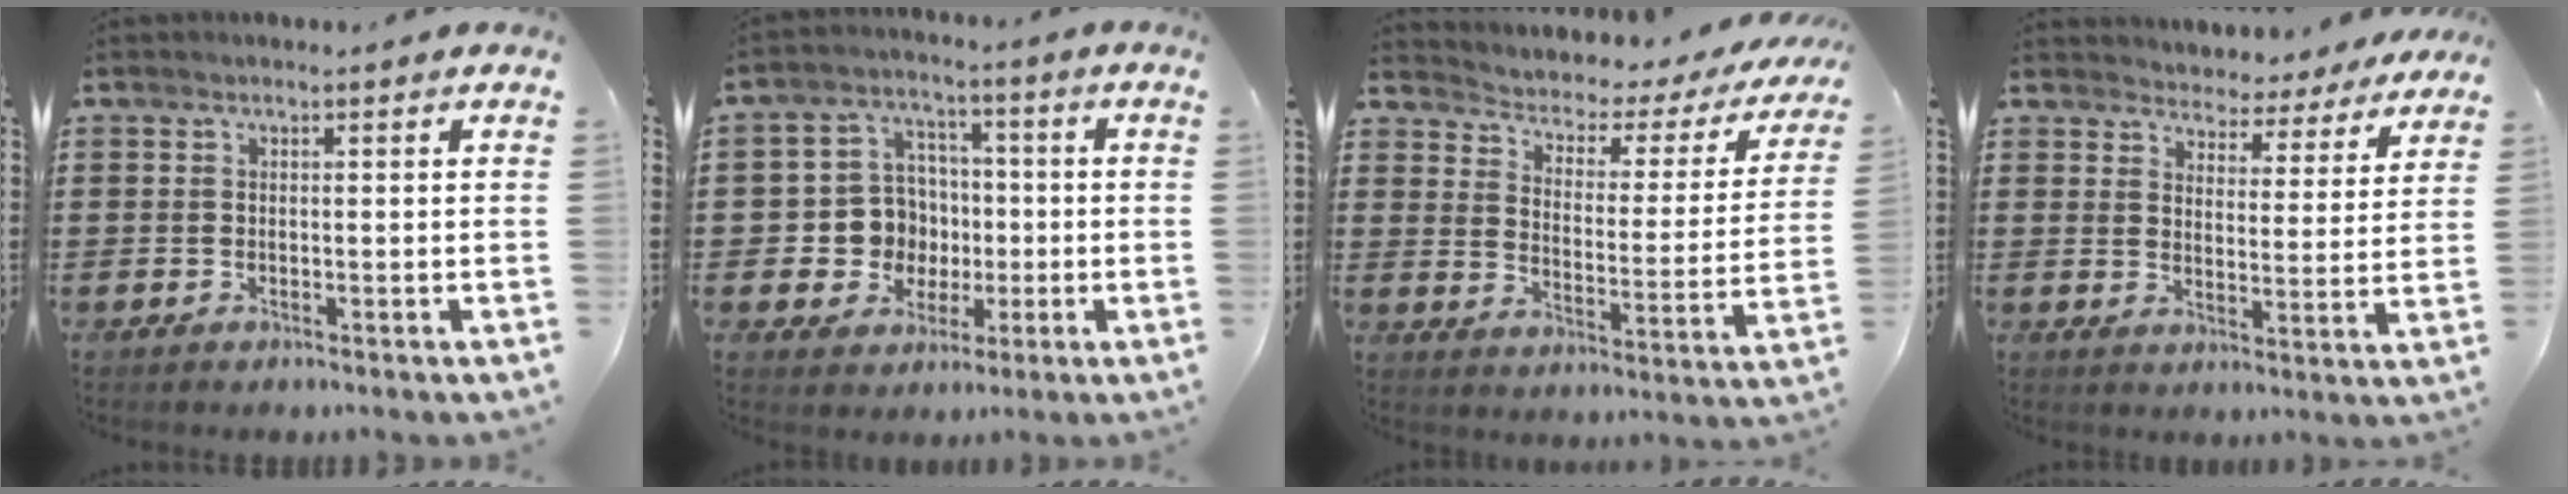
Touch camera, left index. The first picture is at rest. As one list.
[{"total": 8.3, "force": [0.0, 8.0, 2.2], "torque": [-0.073, 0.012, 0.009]}, {"total": 1.7, "force": [1.1, 1.0, 0.9], "torque": [-0.030, -0.020, 0.005]}, {"total": 4.1, "force": [4.1, 0.4, -0.4], "torque": [-0.019, -0.031, 0.069]}]